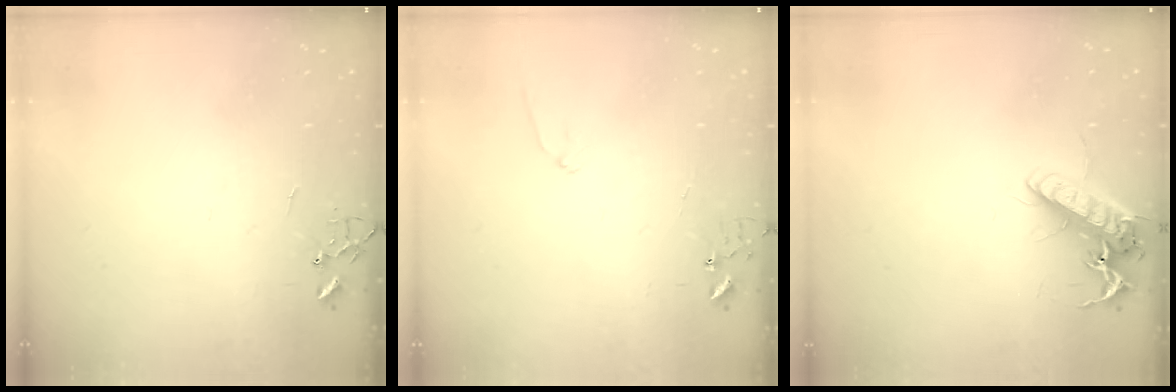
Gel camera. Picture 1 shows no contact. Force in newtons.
{"total": 6.5, "press": 6.5, "slide": 0.6}
{"total": 13.8, "press": 13.7, "slide": 1.9}